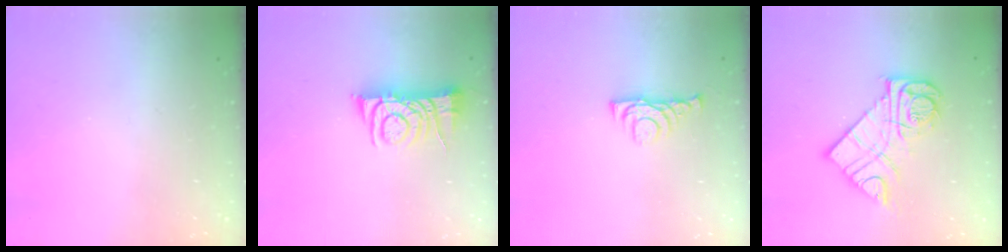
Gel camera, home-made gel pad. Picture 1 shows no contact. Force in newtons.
{"total": 7.0, "press": 7.0, "slide": 0.9}
{"total": 5.5, "press": 5.4, "slide": 1.1}
{"total": 13.9, "press": 13.8, "slide": 1.5}